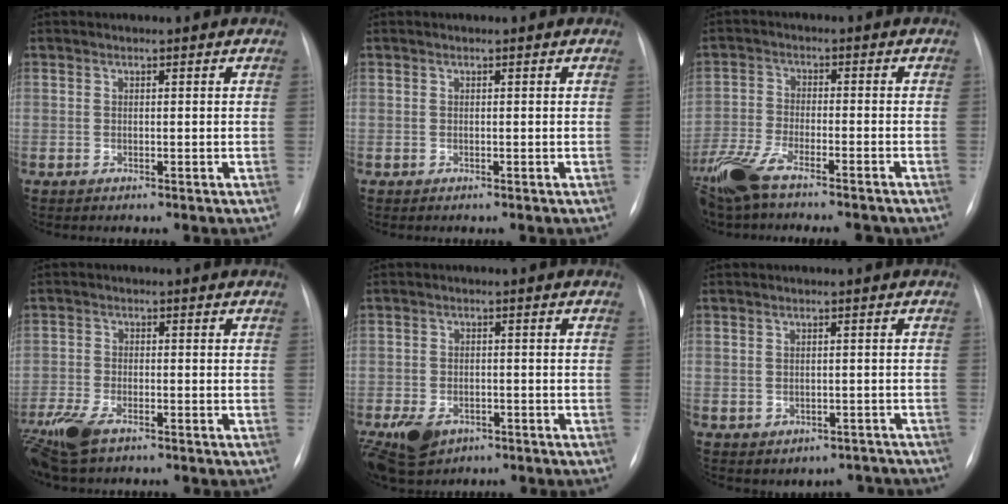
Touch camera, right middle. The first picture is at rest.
{"total": 0.0}
{"total": 12.7, "force": [-10.1, 2.7, 7.2], "torque": [-0.144, -0.016, -0.169]}
{"total": 8.3, "force": [-5.6, 3.0, 5.2], "torque": [-0.112, -0.018, -0.103]}
{"total": 8.0, "force": [-4.5, 5.4, 3.9], "torque": [-0.083, -0.003, -0.064]}
{"total": 4.4, "force": [-3.2, 3.0, 0.7], "torque": [0.001, 0.024, -0.032]}